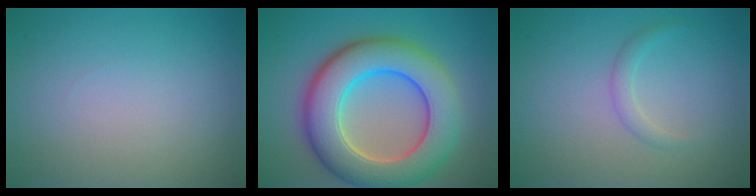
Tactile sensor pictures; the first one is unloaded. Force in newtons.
{"total": 10.5, "press": 10.5, "slide": 0.6}
{"total": 1.2, "press": 1.2, "slide": 0.1}